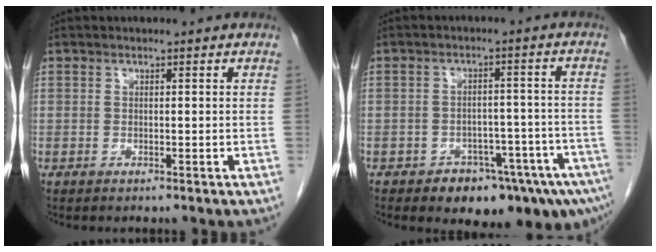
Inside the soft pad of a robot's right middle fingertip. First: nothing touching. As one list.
[{"total": 11.0, "force": [-7.7, 4.6, 6.4], "torque": [-0.050, 0.025, -0.105]}]